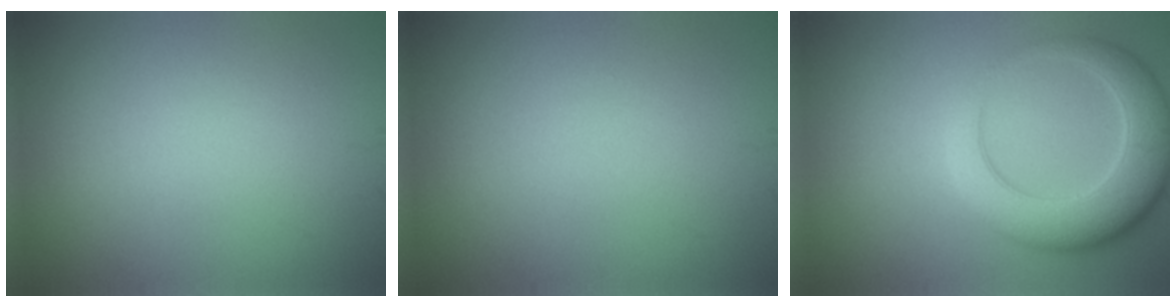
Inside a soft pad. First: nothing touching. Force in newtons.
{"total": 0.0}
{"total": 6.6, "press": 6.6, "slide": 0.3}